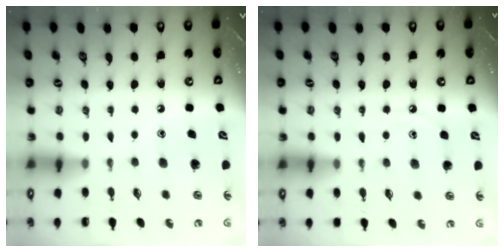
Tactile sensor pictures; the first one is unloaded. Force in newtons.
{"total": 6.2, "press": 6.1, "slide": 0.6}